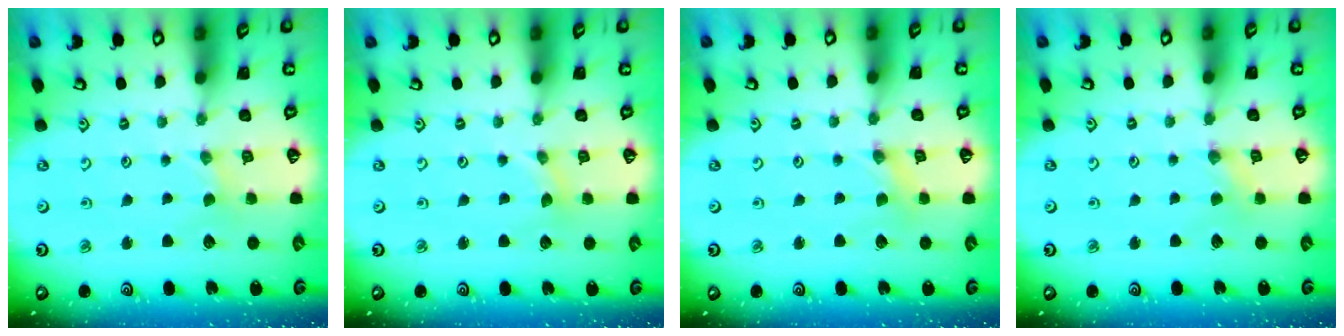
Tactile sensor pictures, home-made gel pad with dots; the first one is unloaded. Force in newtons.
{"total": 0.7, "press": 0.7, "slide": 0.1}
{"total": 0.0}
{"total": 0.9, "press": 0.9, "slide": 0.2}